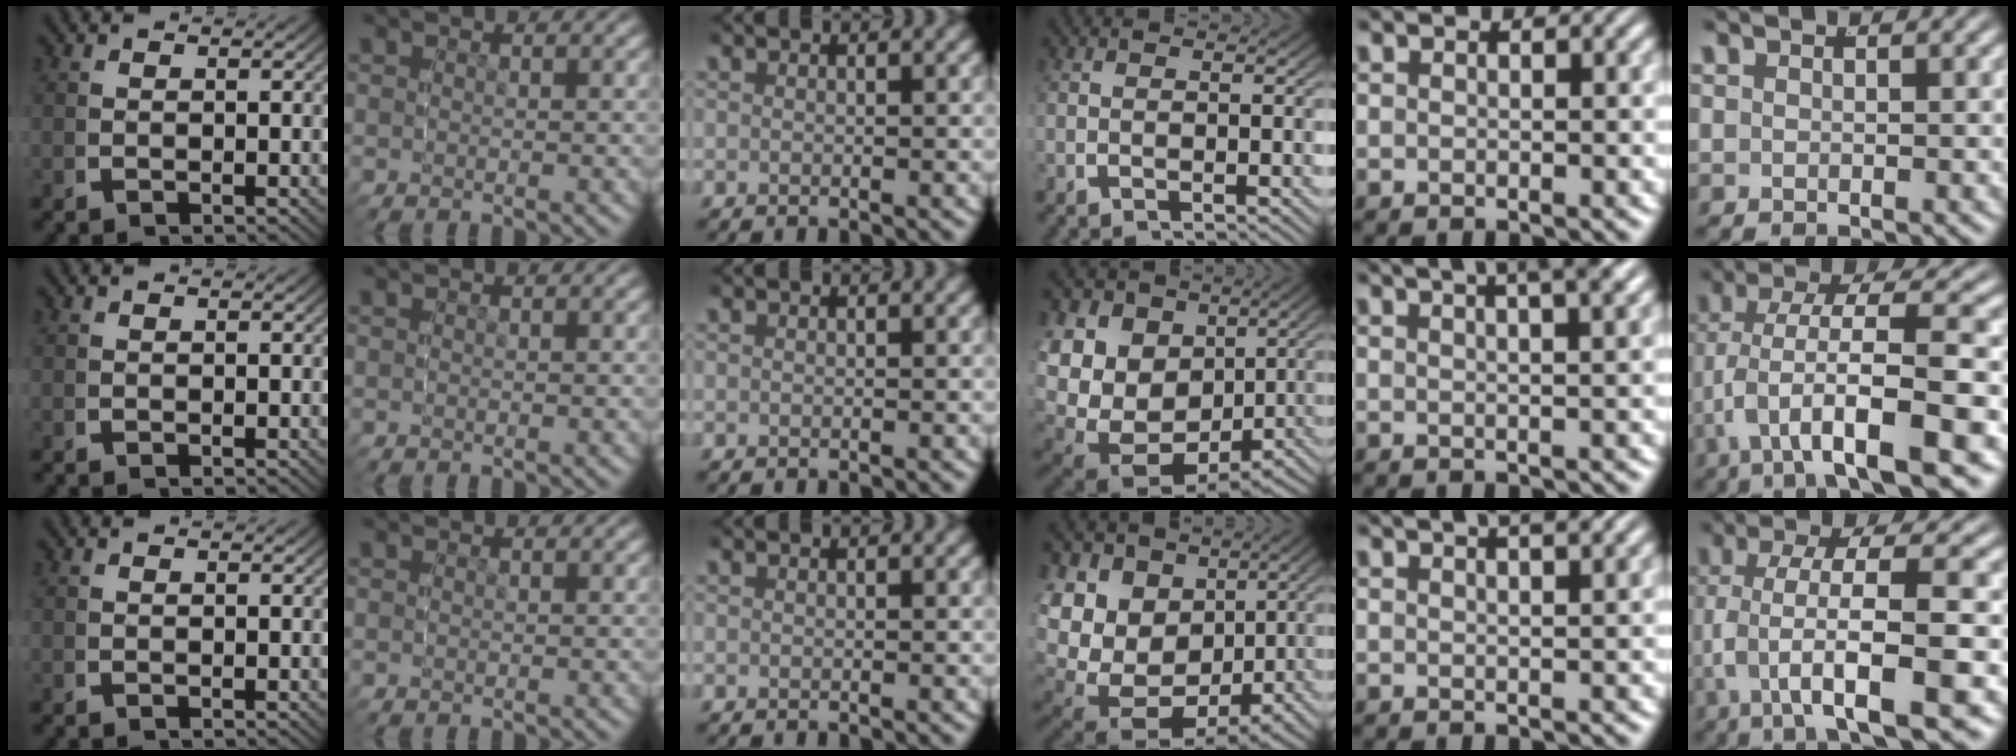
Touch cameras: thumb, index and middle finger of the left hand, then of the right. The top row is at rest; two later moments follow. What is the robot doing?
{"motion": "grasp_and_lifting", "object": "sponge"}